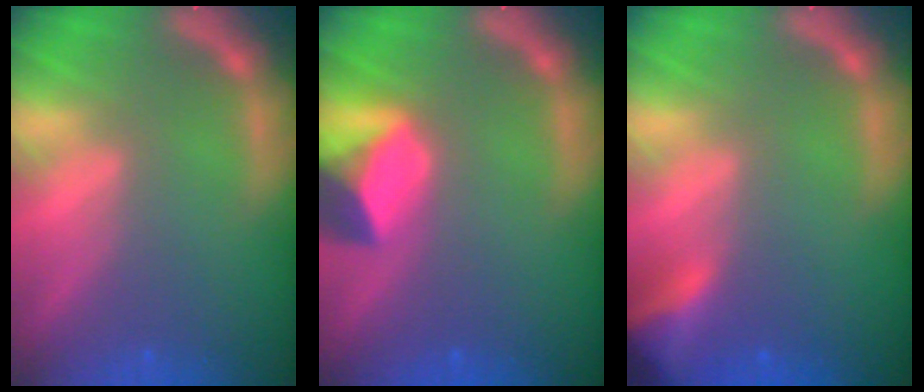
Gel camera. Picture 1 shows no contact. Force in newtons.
{"total": 5.4}
{"total": 4.9}